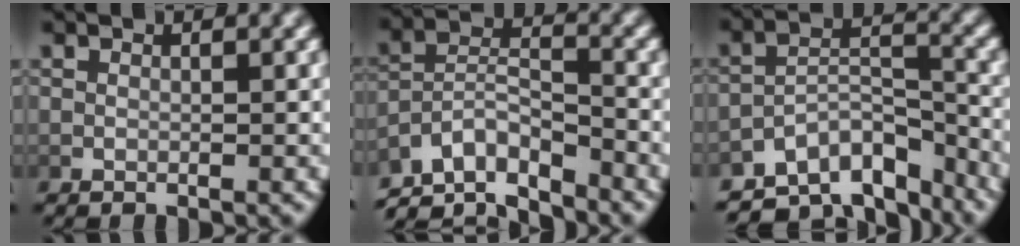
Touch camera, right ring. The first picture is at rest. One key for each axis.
{"total": 9.1, "fx": -6.0, "fy": 5.4, "fz": 4.4, "tx": -0.087, "ty": -0.040, "tz": -0.093}
{"total": 9.1, "fx": -5.8, "fy": 5.0, "fz": 4.9, "tx": -0.069, "ty": -0.023, "tz": -0.088}